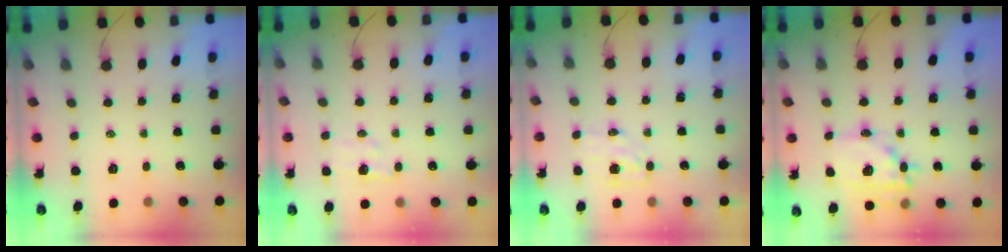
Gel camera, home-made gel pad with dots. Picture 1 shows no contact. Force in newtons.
{"total": 4.7, "press": 4.6, "slide": 1.0}
{"total": 4.7, "press": 4.7, "slide": 0.5}
{"total": 15.5, "press": 15.3, "slide": 2.4}